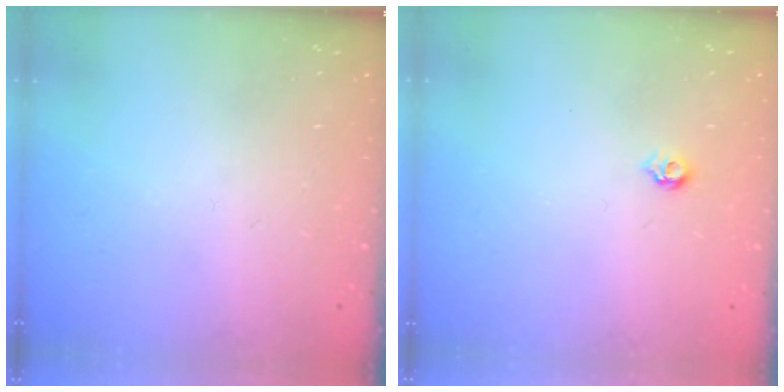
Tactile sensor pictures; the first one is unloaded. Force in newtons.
{"total": 4.2, "press": 4.1, "slide": 0.8}